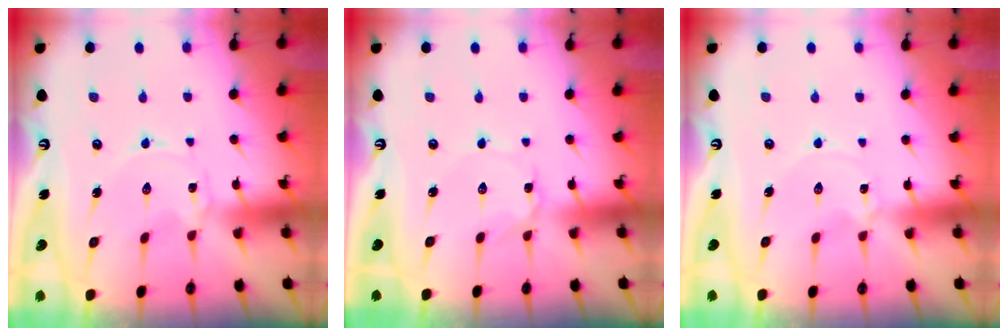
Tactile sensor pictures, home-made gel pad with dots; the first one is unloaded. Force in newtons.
{"total": 0.6, "press": 0.6, "slide": 0.1}
{"total": 0.0}